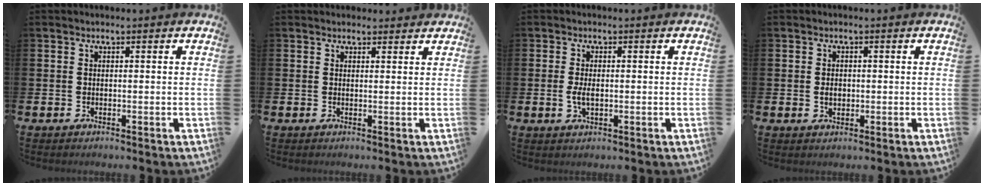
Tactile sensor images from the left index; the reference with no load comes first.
{"total": 1.3, "force": [1.2, 0.5, 0.0], "torque": [0.006, 0.002, 0.021]}
{"total": 2.5, "force": [-0.1, 1.3, 2.1], "torque": [-0.035, 0.002, -0.005]}
{"total": 1.6, "force": [0.0, 1.2, 1.1], "torque": [-0.007, 0.002, -0.005]}